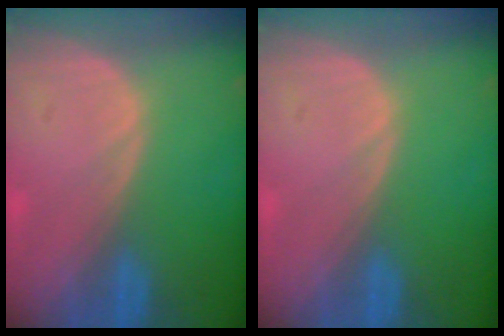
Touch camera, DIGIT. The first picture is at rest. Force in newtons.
{"total": 0.0}